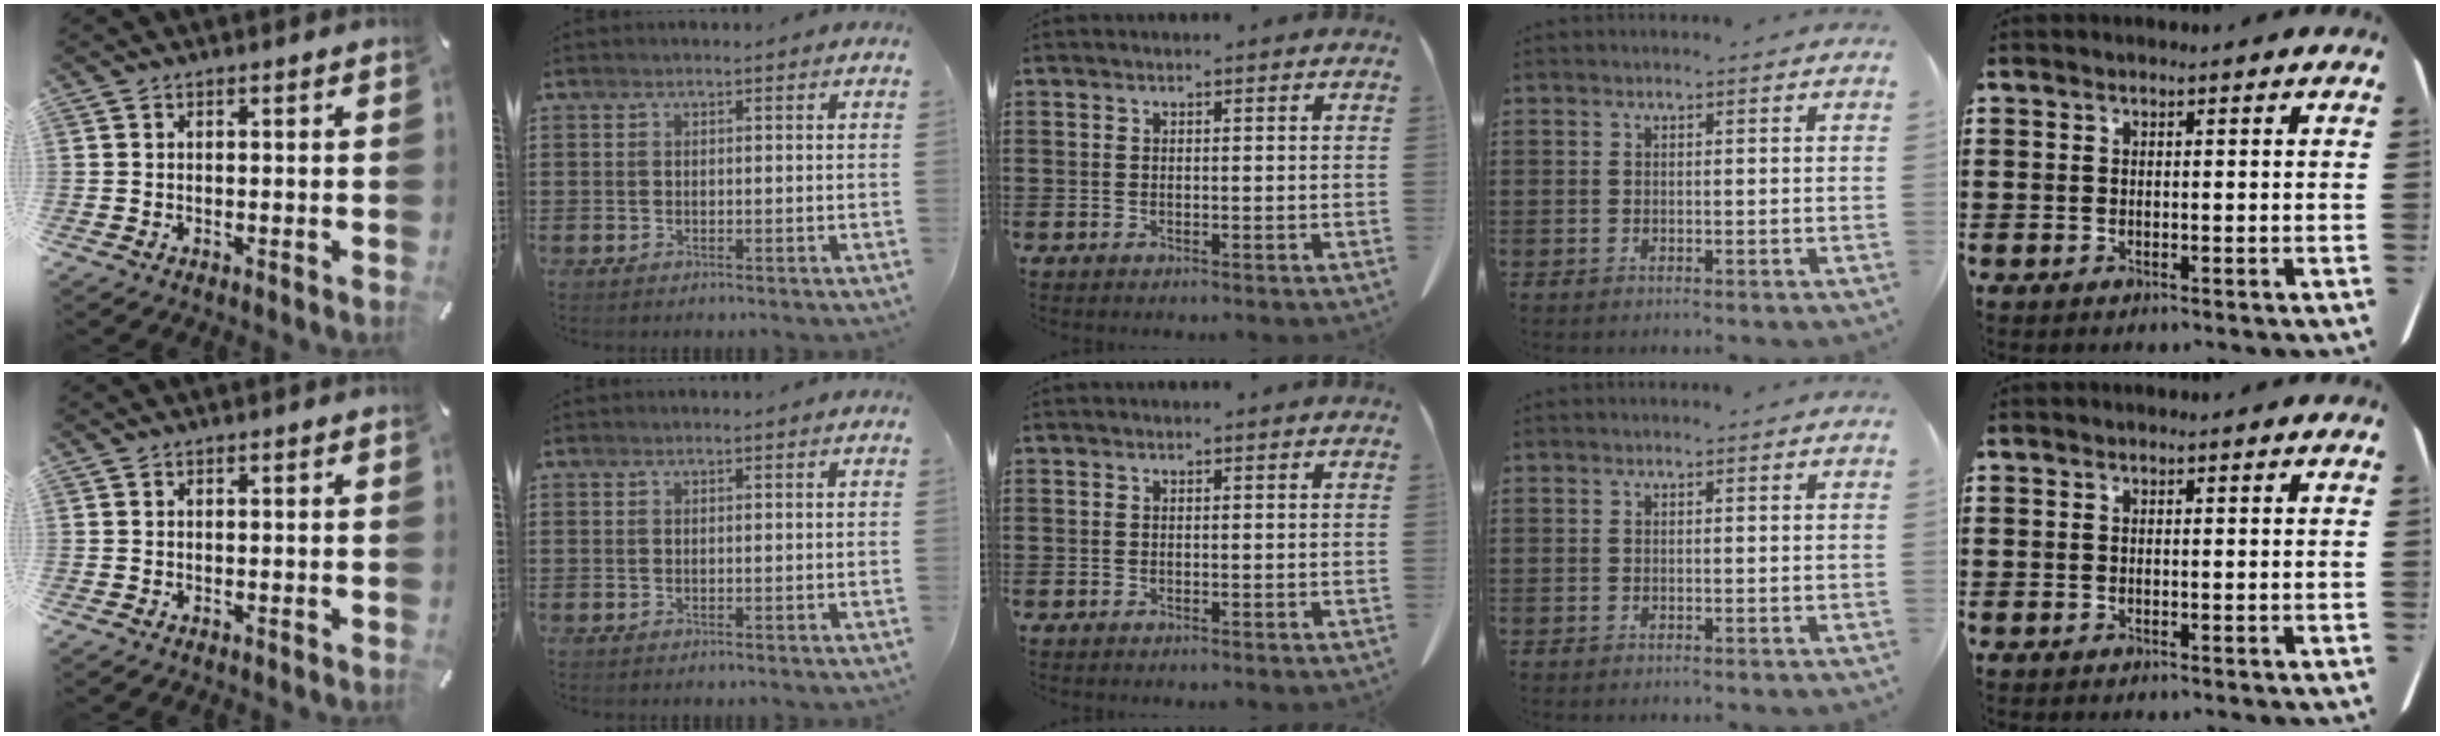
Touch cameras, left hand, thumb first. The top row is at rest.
{}